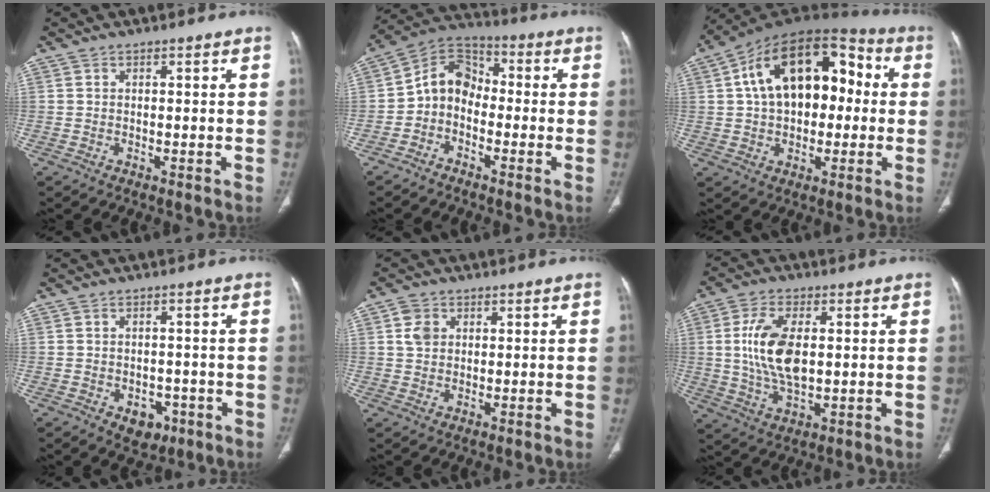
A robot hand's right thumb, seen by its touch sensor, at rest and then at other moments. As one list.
[{"total": 8.6, "force": [-2.1, 6.7, 5.0], "torque": [-0.068, 0.047, -0.058]}, {"total": 21.4, "force": [2.8, 13.0, 16.8], "torque": [-0.242, 0.040, 0.036]}, {"total": 4.8, "force": [-2.1, 3.5, 2.5], "torque": [-0.013, 0.011, -0.019]}, {"total": 3.3, "force": [0.9, 2.7, 1.8], "torque": [-0.026, 0.000, 0.019]}, {"total": 11.8, "force": [1.1, 6.0, 10.1], "torque": [-0.203, -0.005, 0.026]}]